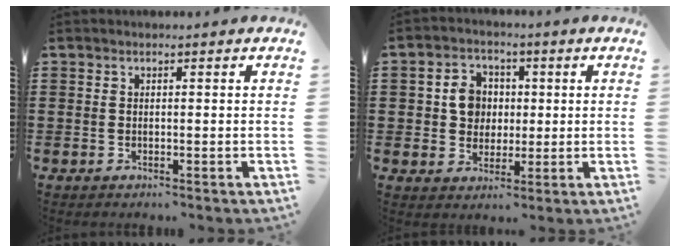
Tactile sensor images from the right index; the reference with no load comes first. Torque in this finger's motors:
{"motor_torque": [0.50, -0.48, 0.33, 0.09]}